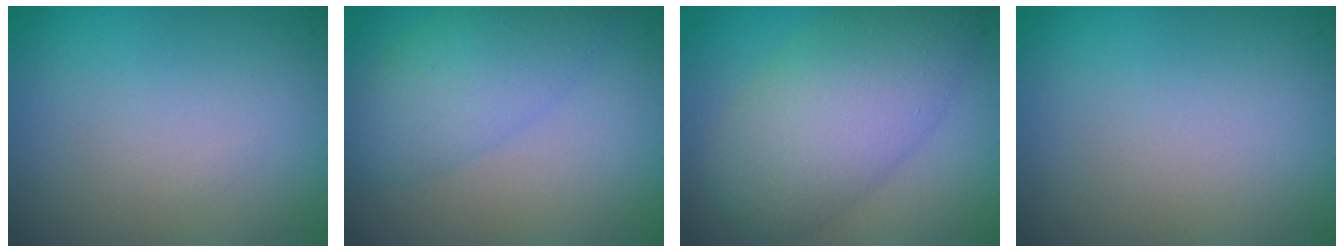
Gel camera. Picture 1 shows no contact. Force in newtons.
{"total": 4.5, "press": 4.5, "slide": 0.1}
{"total": 8.0, "press": 8.0, "slide": 0.3}
{"total": 0.0}